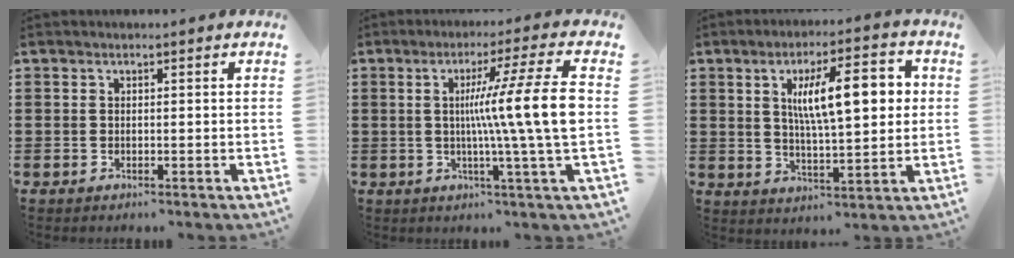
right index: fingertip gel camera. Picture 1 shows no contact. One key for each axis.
{"total": 13.3, "fx": 0.3, "fy": -0.6, "fz": 13.3, "tx": -0.221, "ty": -0.011, "tz": -0.007}
{"total": 11.5, "fx": 2.8, "fy": 3.8, "fz": 10.5, "tx": -0.179, "ty": 0.005, "tz": 0.041}